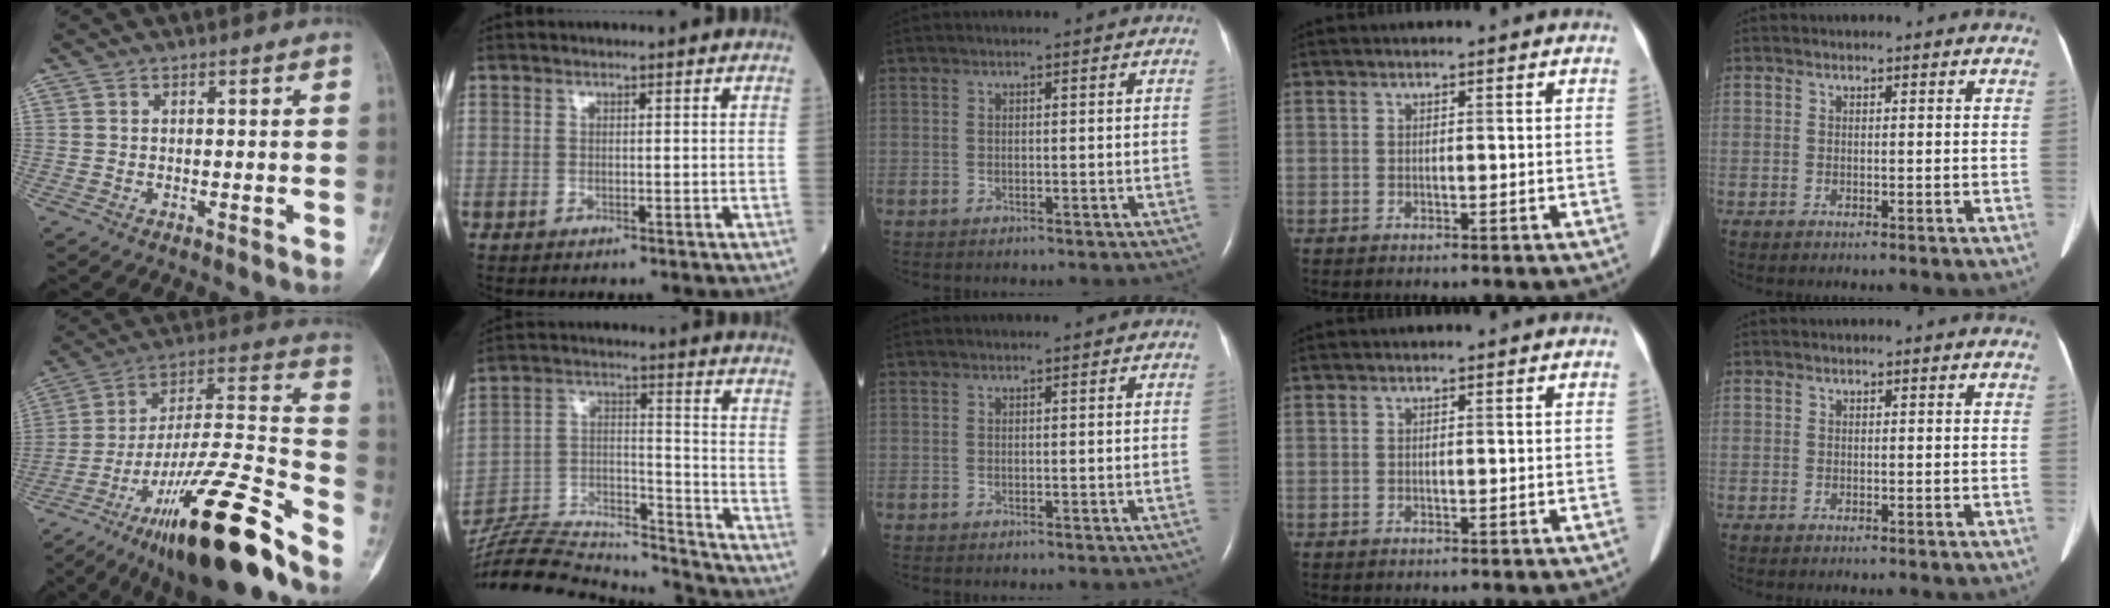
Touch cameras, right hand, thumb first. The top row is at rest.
{"thumb": {"total": 28.3, "force": [-18.7, 4.8, 20.7], "torque": [-0.307, 0.073, -0.310]}, "index": {"total": 20.5, "force": [-19.9, 2.1, 4.5], "torque": [-0.106, 0.022, -0.321]}}